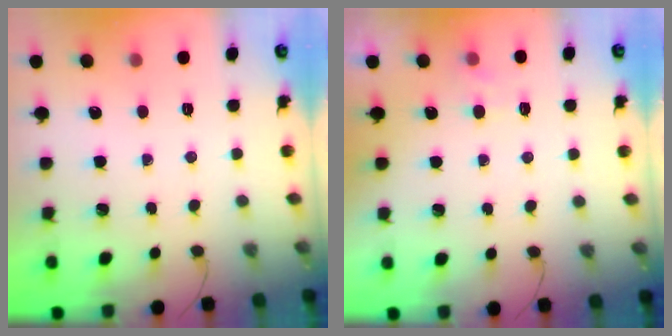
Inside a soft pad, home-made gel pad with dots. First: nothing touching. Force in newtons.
{"total": 5.2, "press": 4.9, "slide": 1.6}